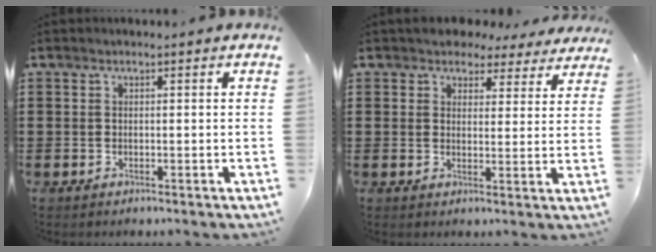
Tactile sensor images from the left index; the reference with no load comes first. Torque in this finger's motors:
{"motor_torque": [2.14, 0.00, 0.43, 0.02]}